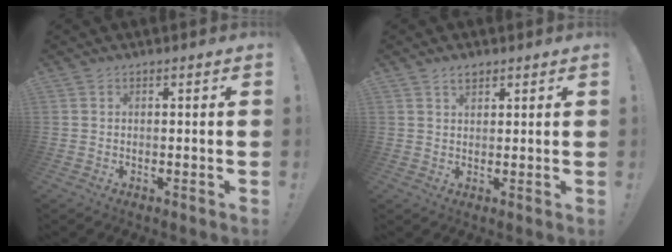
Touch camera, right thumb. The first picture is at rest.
{"total": 2.6, "force": [1.8, 1.3, 1.3], "torque": [-0.020, -0.004, 0.033]}